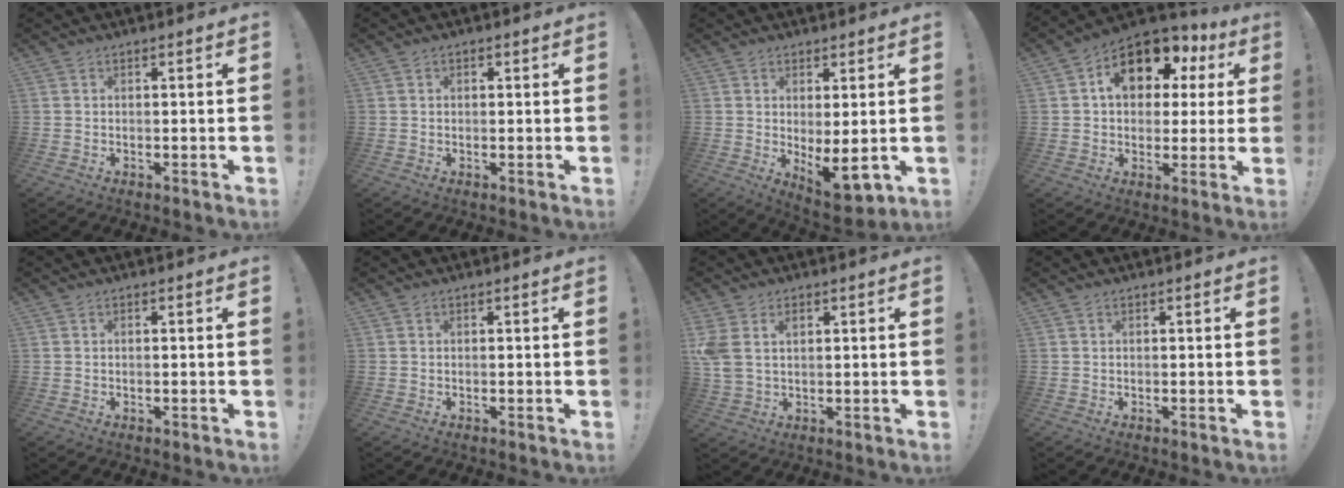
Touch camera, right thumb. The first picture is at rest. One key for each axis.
{"total": 0.7, "fx": 0.3, "fy": 0.6, "fz": 0.2, "tx": 0.004, "ty": -0.001, "tz": 0.003}
{"total": 7.3, "fx": 0.1, "fy": 2.5, "fz": 6.9, "tx": -0.088, "ty": -0.034, "tz": 0.006}
{"total": 14.5, "fx": 5.8, "fy": 9.5, "fz": 9.2, "tx": -0.133, "ty": -0.026, "tz": 0.101}
{"total": 0.0}
{"total": 0.0}
{"total": 5.8, "fx": 2.0, "fy": 4.2, "fz": 3.5, "tx": -0.069, "ty": -0.006, "tz": 0.037}
{"total": 0.0}